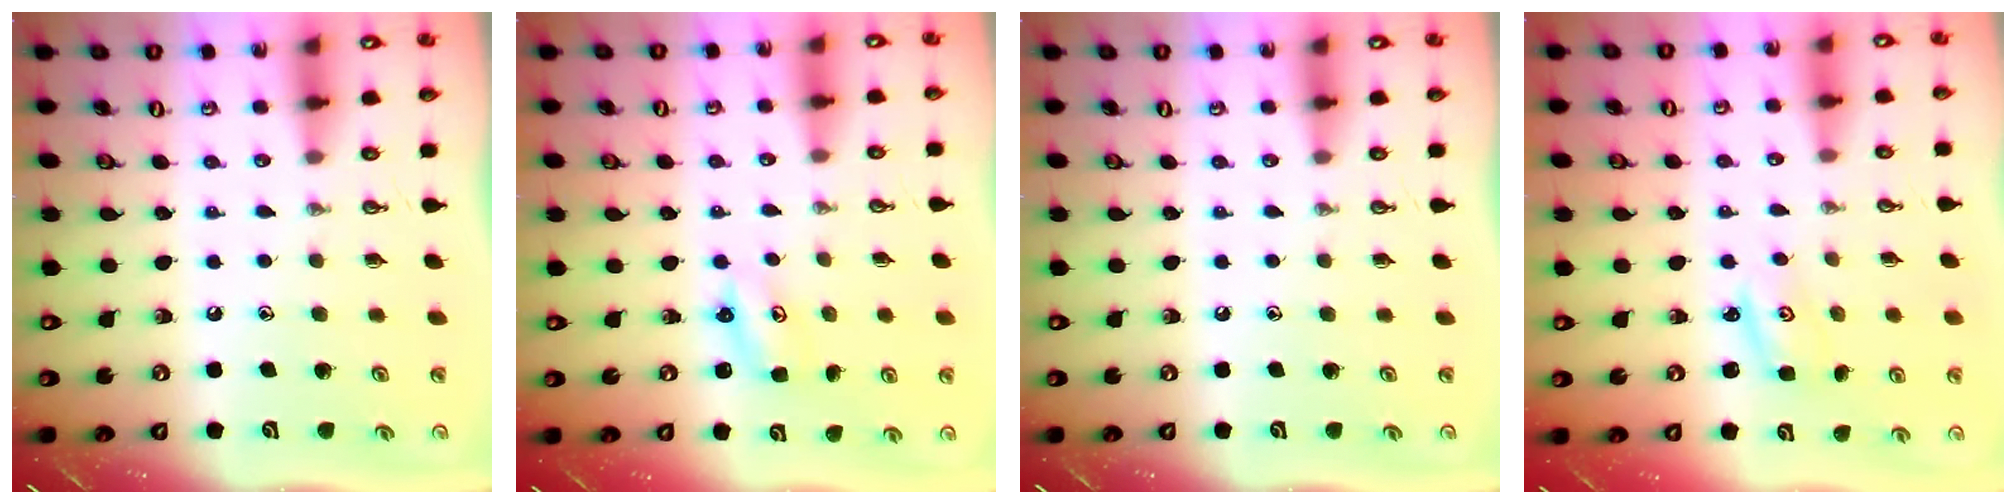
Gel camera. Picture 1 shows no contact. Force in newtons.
{"total": 2.9, "press": 2.9, "slide": 0.3}
{"total": 0.0}
{"total": 2.4, "press": 2.3, "slide": 0.4}